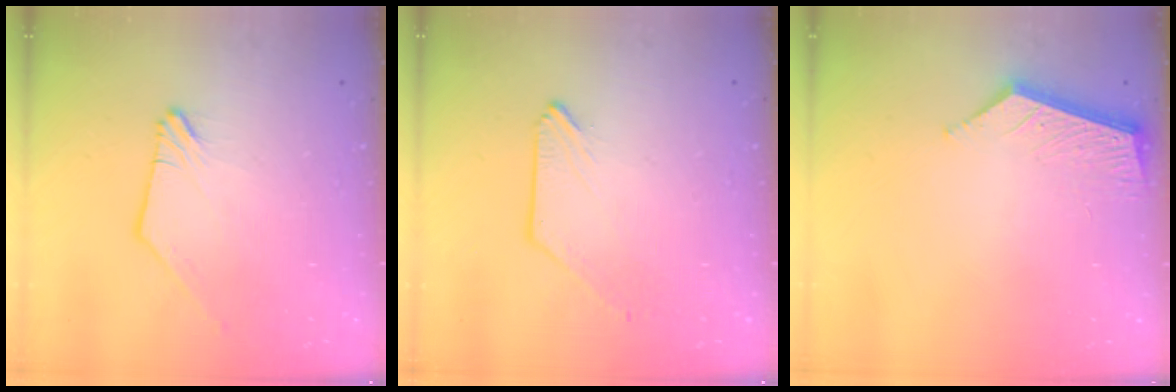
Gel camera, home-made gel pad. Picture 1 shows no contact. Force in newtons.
{"total": 0.0}
{"total": 6.5, "press": 6.5, "slide": 0.6}